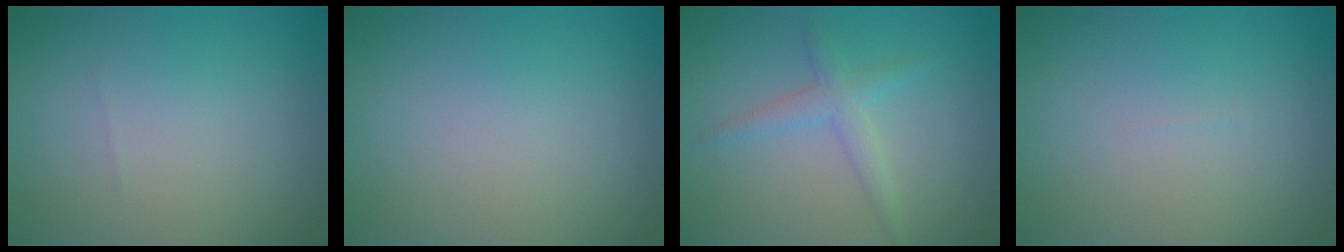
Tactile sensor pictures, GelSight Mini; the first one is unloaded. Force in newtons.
{"total": 0.0}
{"total": 2.1, "press": 2.1, "slide": 0.3}
{"total": 0.0}